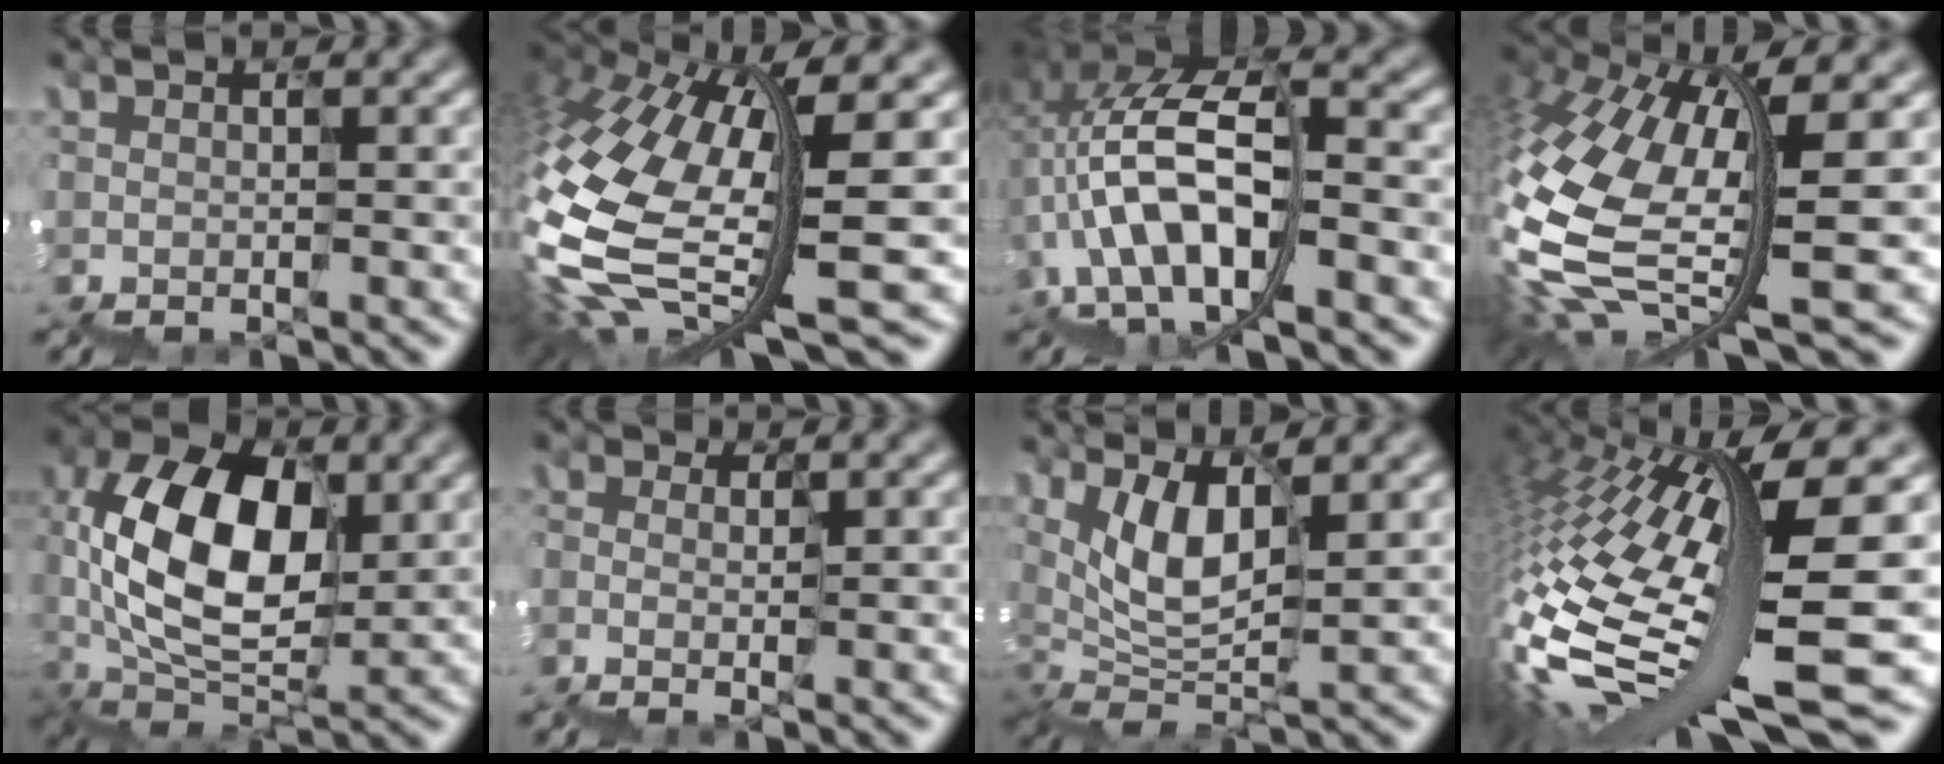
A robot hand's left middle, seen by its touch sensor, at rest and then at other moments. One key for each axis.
{"total": 11.1, "fx": -0.9, "fy": 4.2, "fz": 10.3, "tx": -0.272, "ty": -0.018, "tz": -0.001}
{"total": 8.5, "fx": -1.2, "fy": 4.4, "fz": 7.2, "tx": -0.151, "ty": 0.018, "tz": -0.031}
{"total": 10.2, "fx": -0.3, "fy": 3.7, "fz": 9.5, "tx": -0.250, "ty": -0.018, "tz": 0.008}
{"total": 8.4, "fx": 0.5, "fy": 5.3, "fz": 6.5, "tx": -0.148, "ty": 0.009, "tz": 0.007}
{"total": 1.6, "fx": 0.2, "fy": 1.1, "fz": 1.0, "tx": -0.024, "ty": -0.001, "tz": -0.001}
{"total": 4.8, "fx": 2.0, "fy": 2.2, "fz": 3.8, "tx": -0.109, "ty": 0.002, "tz": 0.035}
{"total": 14.6, "fx": -1.8, "fy": 3.2, "fz": 14.2, "tx": -0.315, "ty": -0.020, "tz": -0.022}